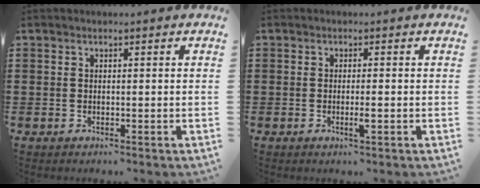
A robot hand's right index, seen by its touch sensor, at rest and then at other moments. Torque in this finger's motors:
{"motor_torque": [-0.20, 0.28, 0.02, 0.01]}